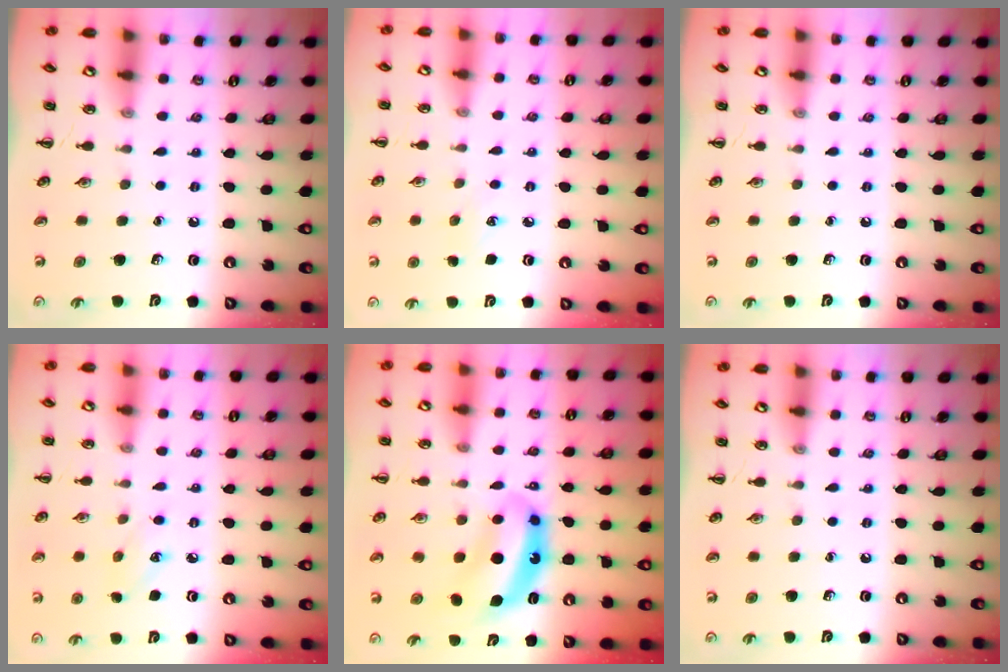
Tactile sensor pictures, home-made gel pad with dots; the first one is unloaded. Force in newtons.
{"total": 4.2, "press": 4.1, "slide": 1.2}
{"total": 0.0}
{"total": 4.9, "press": 4.7, "slide": 1.3}
{"total": 8.4, "press": 8.2, "slide": 1.8}
{"total": 0.0}